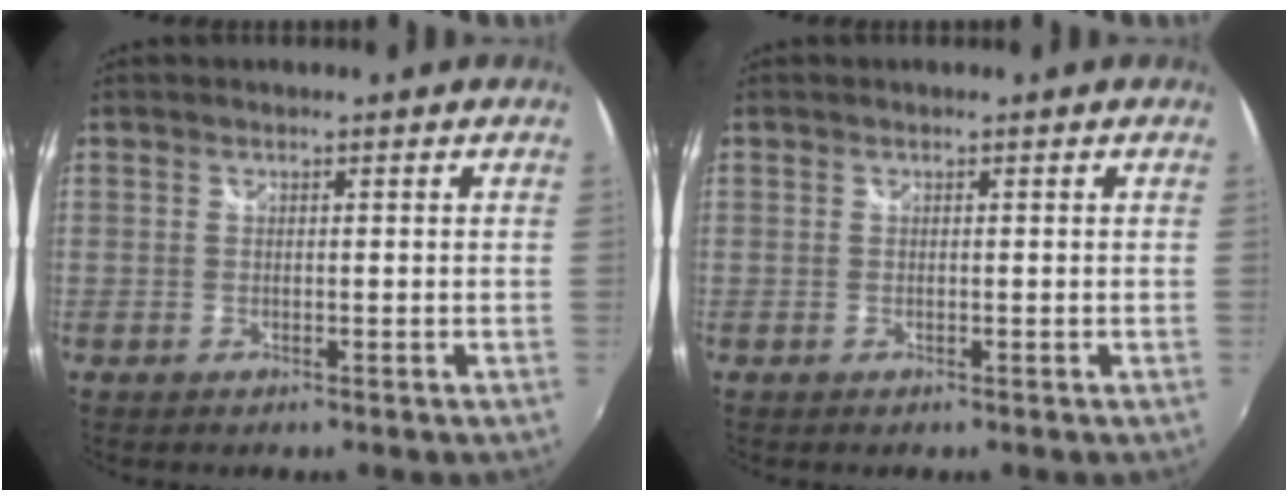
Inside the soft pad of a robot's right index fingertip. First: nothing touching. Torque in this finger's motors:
{"motor_torque": [0.00, 0.00, 0.00, 0.00]}